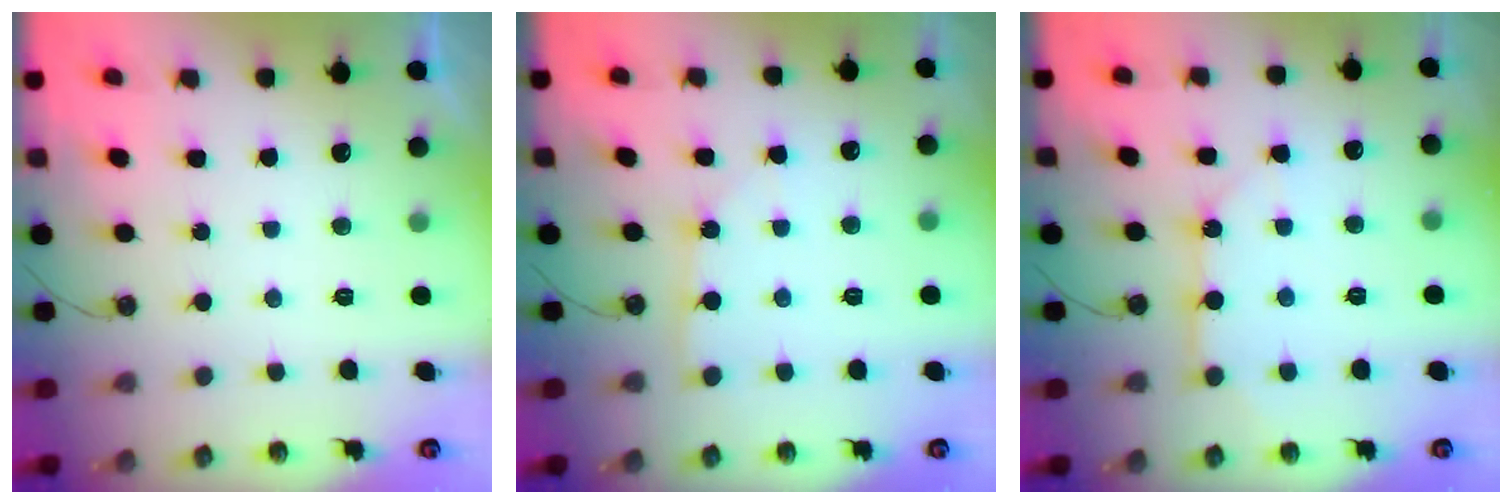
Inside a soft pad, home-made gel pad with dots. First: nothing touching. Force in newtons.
{"total": 2.8, "press": 2.8, "slide": 0.3}
{"total": 10.2, "press": 10.1, "slide": 1.0}